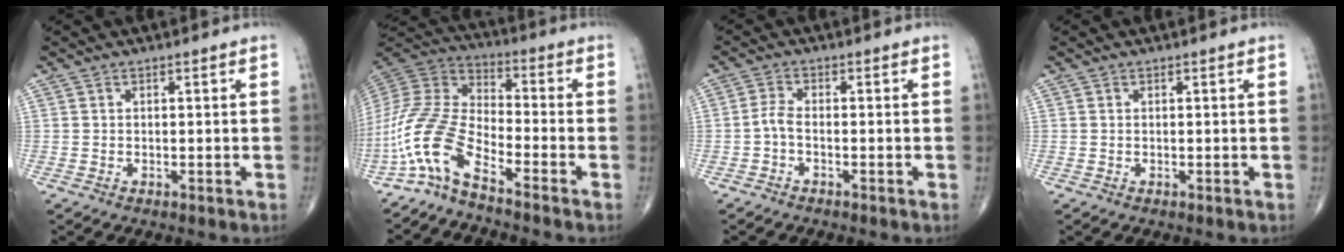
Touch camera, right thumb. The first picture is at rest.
{"total": 13.2, "force": [-8.2, 4.0, 9.6], "torque": [-0.217, 0.064, -0.172]}
{"total": 2.2, "force": [-1.0, 0.8, 1.8], "torque": [-0.040, 0.006, -0.025]}
{"total": 0.0}